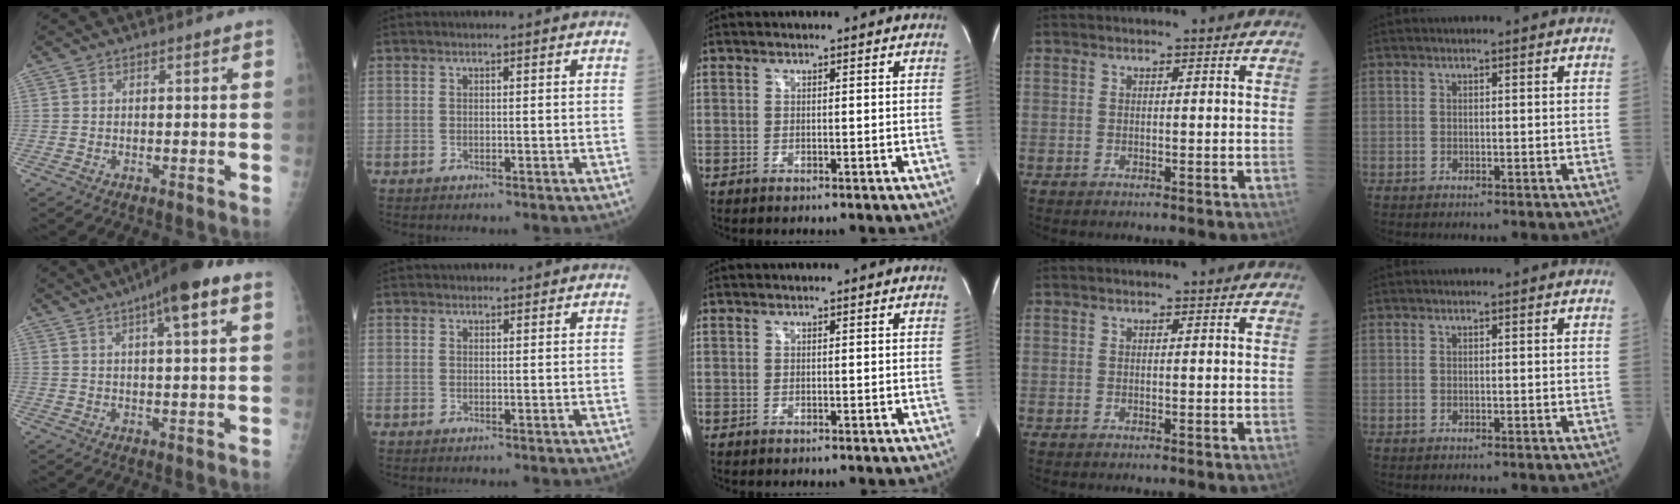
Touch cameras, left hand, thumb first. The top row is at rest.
{"thumb": {"total": 10.5, "force": [5.4, 1.9, 8.8], "torque": [-0.132, 0.005, 0.076]}, "index": {"total": 4.8, "force": [4.5, 1.1, 0.9], "torque": [-0.005, 0.031, 0.056]}}